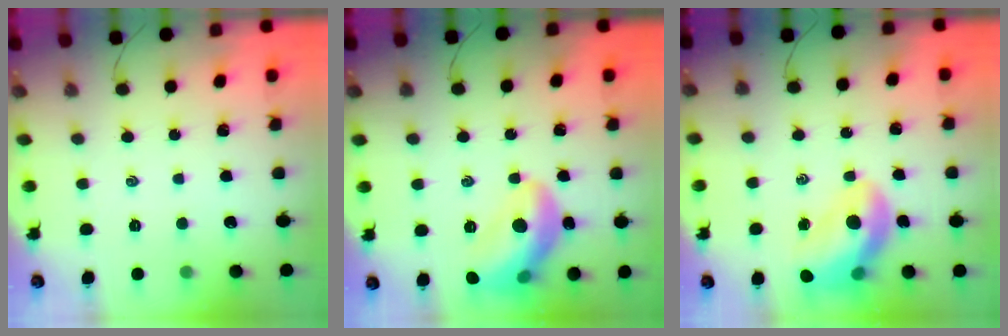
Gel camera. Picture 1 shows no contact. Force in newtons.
{"total": 15.5, "press": 15.4, "slide": 1.6}
{"total": 13.8, "press": 13.2, "slide": 4.1}